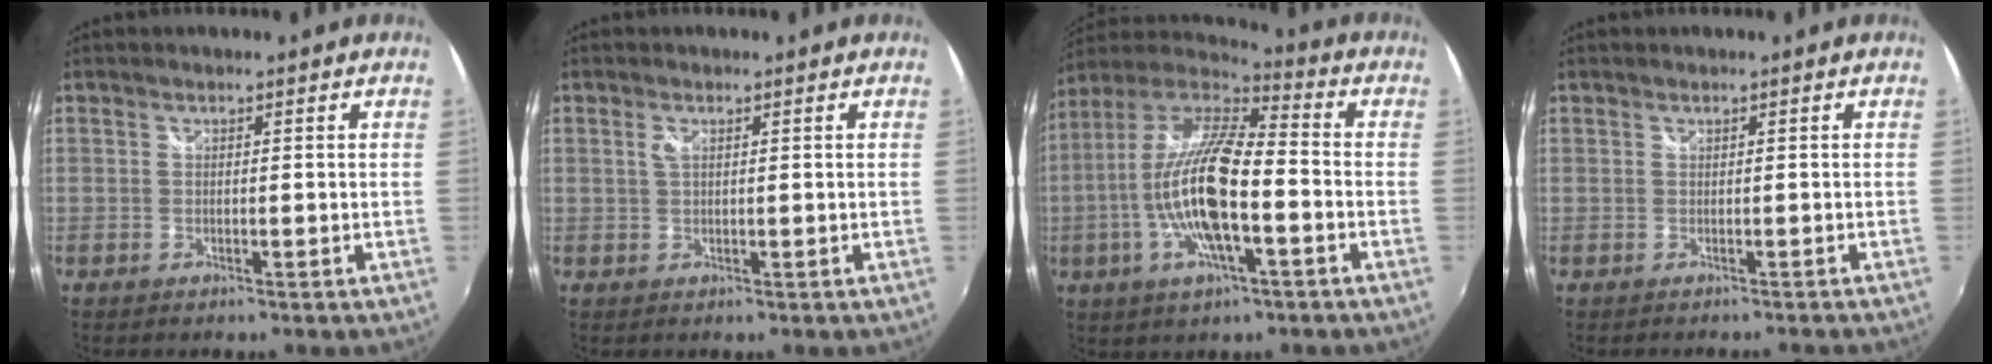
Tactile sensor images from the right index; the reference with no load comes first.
{"total": 1.3, "force": [0.5, 0.6, 1.1], "torque": [-0.021, 0.000, 0.007]}
{"total": 18.1, "force": [-4.5, 4.7, 16.9], "torque": [-0.318, -0.014, -0.090]}
{"total": 0.8, "force": [-0.5, 0.6, 0.0], "torque": [0.001, 0.002, -0.003]}